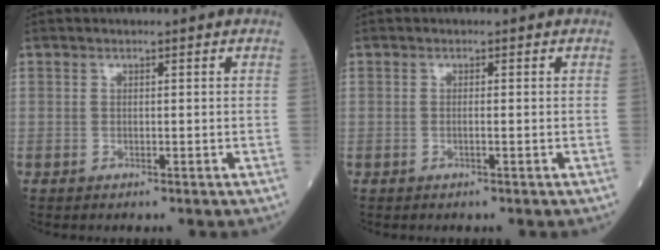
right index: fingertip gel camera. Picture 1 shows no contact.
{"total": 0.8, "force": [-0.2, 0.0, 0.8], "torque": [-0.016, 0.000, -0.004]}